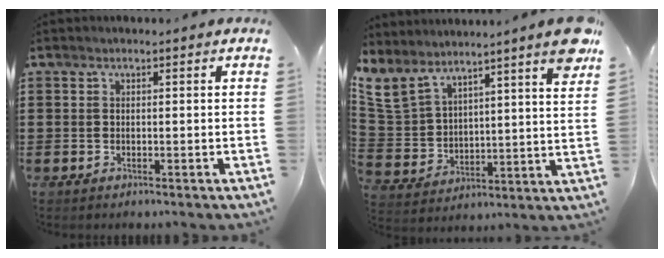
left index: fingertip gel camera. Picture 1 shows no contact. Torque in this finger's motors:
{"motor_torque": [2.14, 0.00, 1.05, 0.21]}